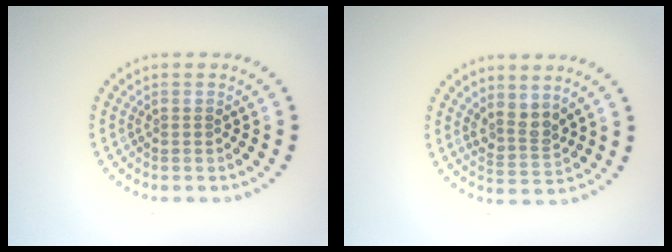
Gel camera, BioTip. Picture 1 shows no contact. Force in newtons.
{"total": 2.4, "press": 1.9, "slide": 1.5}